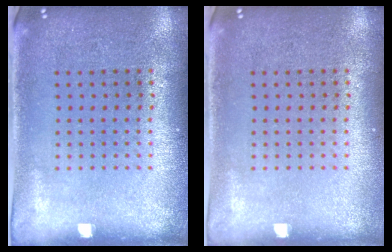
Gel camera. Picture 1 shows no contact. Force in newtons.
{"total": 0.0}